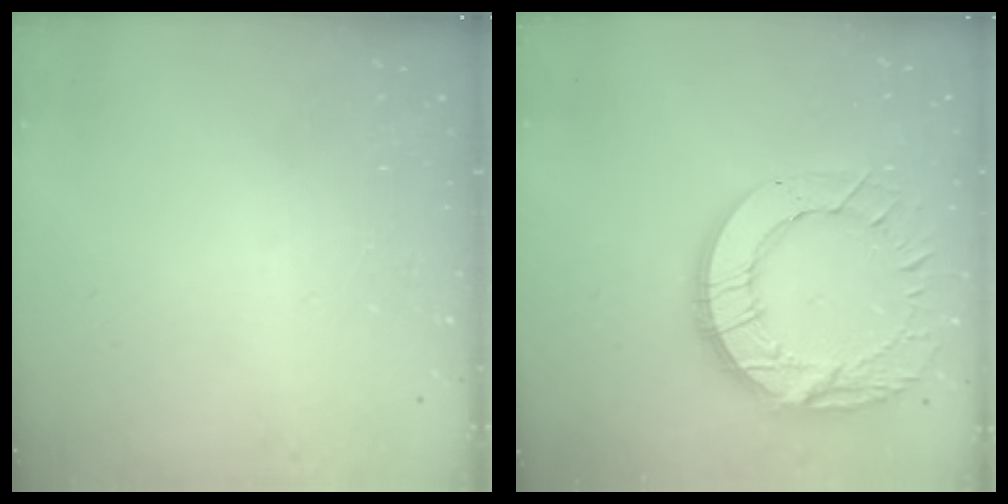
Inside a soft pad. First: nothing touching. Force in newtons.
{"total": 18.2, "press": 18.1, "slide": 1.6}